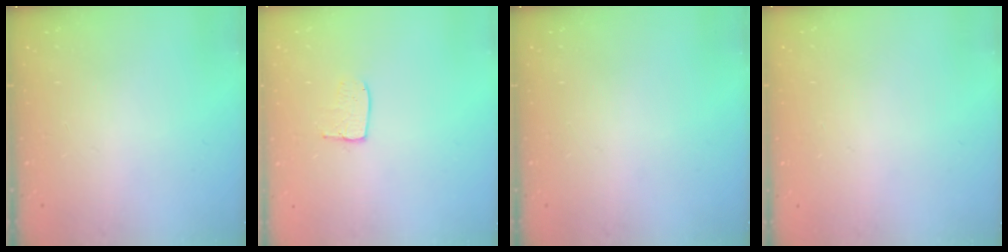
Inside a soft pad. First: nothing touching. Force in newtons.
{"total": 6.3, "press": 6.3, "slide": 0.4}
{"total": 0.0}
{"total": 0.0}